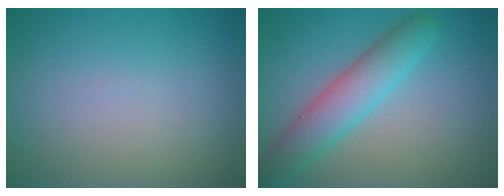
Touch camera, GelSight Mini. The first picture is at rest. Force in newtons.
{"total": 5.1, "press": 5.1, "slide": 0.3}